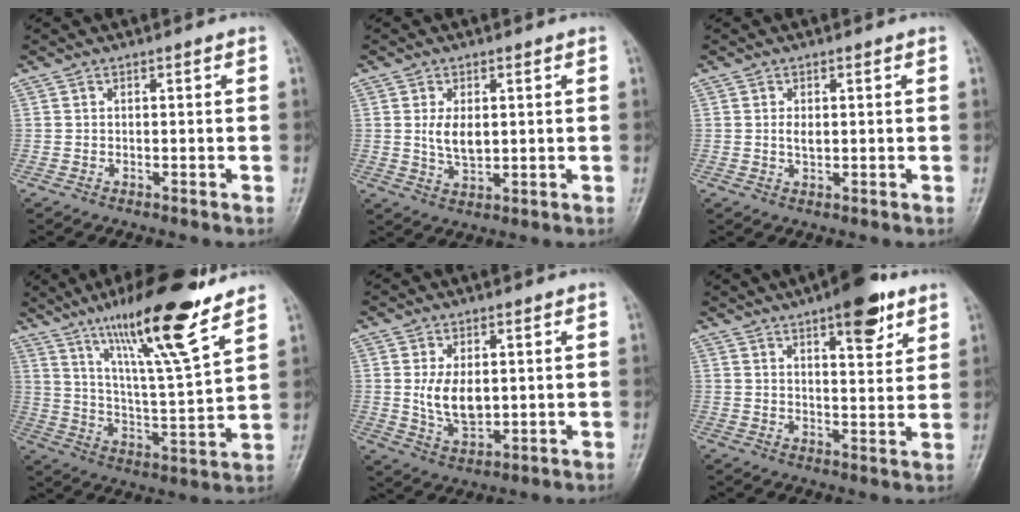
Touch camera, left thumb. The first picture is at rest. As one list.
[{"total": 5.1, "force": [0.8, 2.9, 4.2], "torque": [-0.069, -0.011, 0.020]}, {"total": 2.0, "force": [0.3, 1.1, 1.7], "torque": [-0.028, -0.002, 0.006]}, {"total": 19.3, "force": [13.0, 2.6, 14.1], "torque": [-0.220, -0.064, 0.221]}, {"total": 7.4, "force": [0.9, 4.4, 6.0], "torque": [-0.094, -0.014, 0.027]}, {"total": 10.4, "force": [6.1, 3.6, 7.6], "torque": [-0.083, -0.029, 0.085]}]